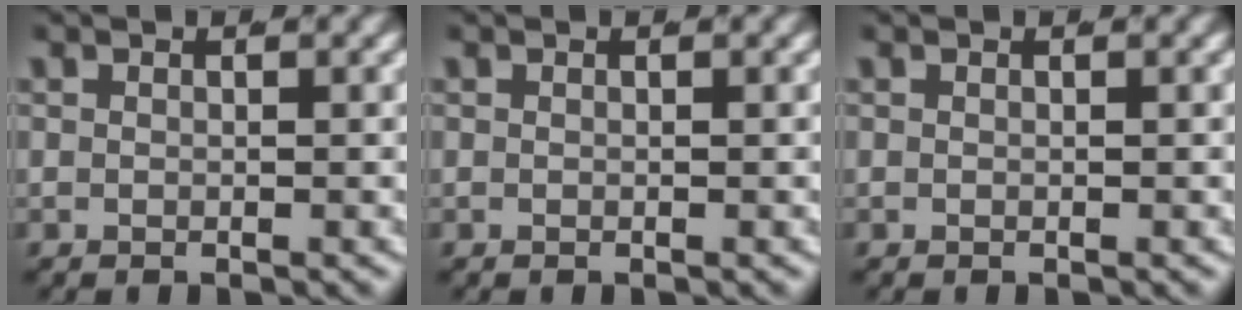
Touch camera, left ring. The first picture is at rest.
{"total": 0.0}
{"total": 0.0}